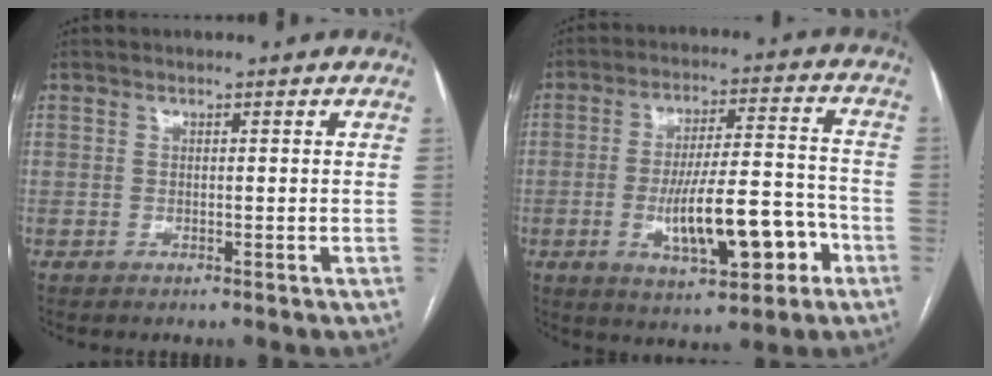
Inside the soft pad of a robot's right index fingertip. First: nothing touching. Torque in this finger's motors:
{"motor_torque": [0.99, -0.82, 0.81, 0.21]}